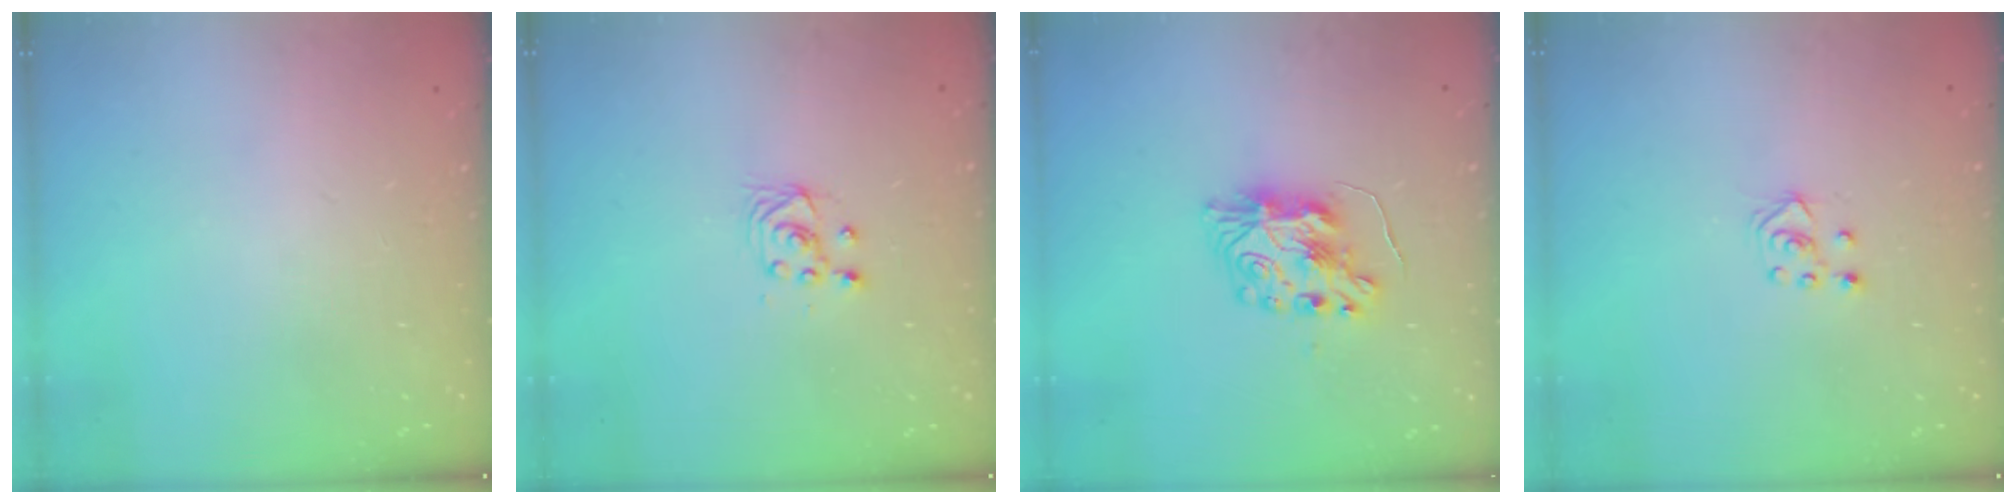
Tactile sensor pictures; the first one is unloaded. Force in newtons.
{"total": 3.1, "press": 2.8, "slide": 1.3}
{"total": 9.0, "press": 9.0, "slide": 0.5}
{"total": 3.4, "press": 3.4, "slide": 0.3}